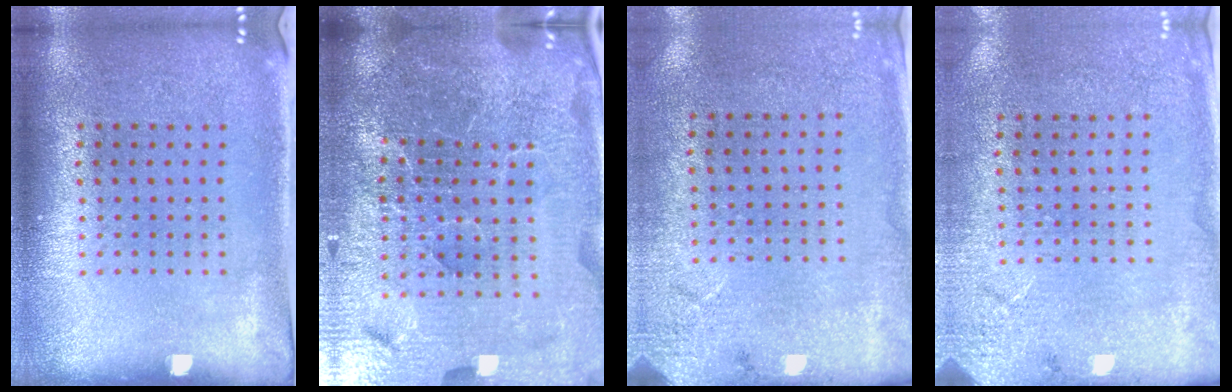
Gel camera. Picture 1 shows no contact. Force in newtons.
{"total": 6.9, "press": 6.0, "slide": 3.3}
{"total": 2.7, "press": 2.2, "slide": 1.6}
{"total": 2.6, "press": 2.3, "slide": 1.0}